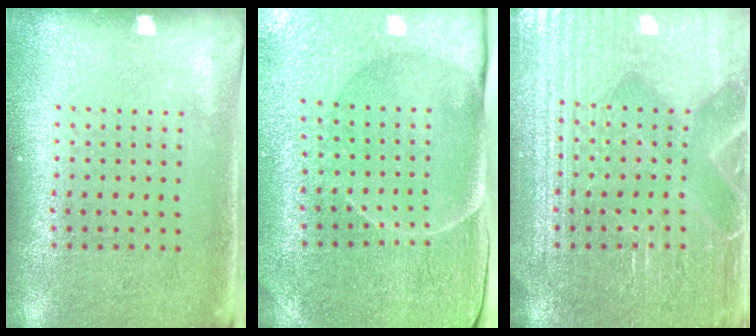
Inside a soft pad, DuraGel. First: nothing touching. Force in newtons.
{"total": 3.5, "press": 3.5, "slide": 0.5}
{"total": 4.3, "press": 4.3, "slide": 0.6}